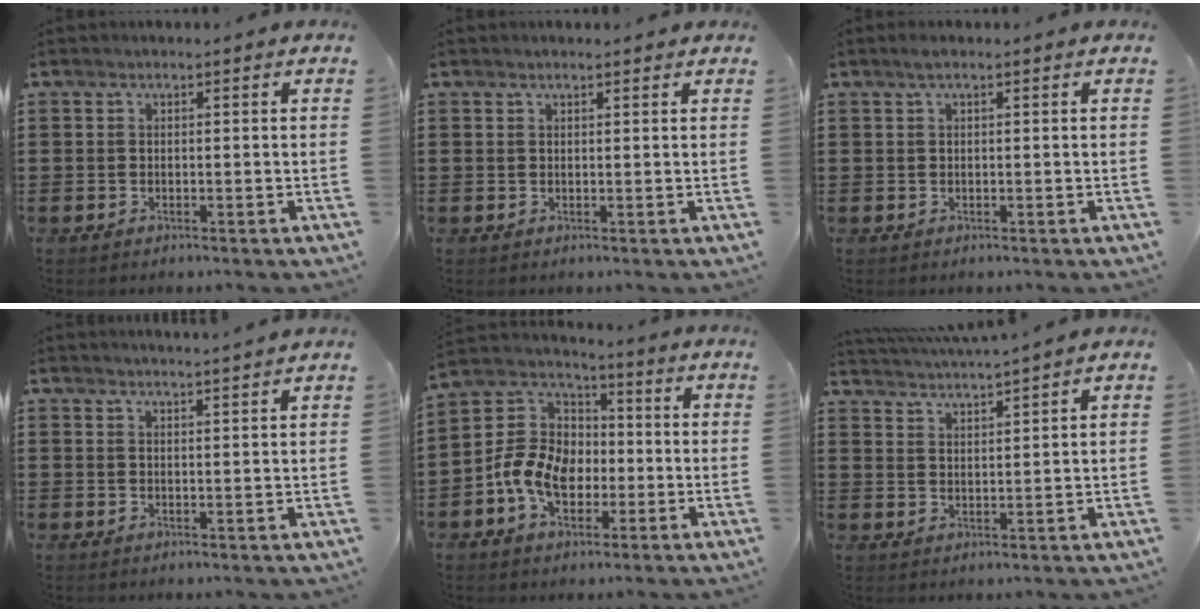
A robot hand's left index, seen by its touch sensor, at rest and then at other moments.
{"total": 0.9, "force": [0.8, 0.1, 0.4], "torque": [-0.009, 0.001, 0.015]}
{"total": 1.0, "force": [0.5, 0.1, 0.9], "torque": [-0.017, 0.002, 0.008]}
{"total": 2.3, "force": [2.2, -0.6, 0.1], "torque": [-0.007, -0.008, 0.044]}
{"total": 9.5, "force": [-3.1, 7.0, 5.7], "torque": [-0.156, 0.014, -0.070]}
{"total": 2.9, "force": [2.8, -0.7, 0.0], "torque": [-0.010, -0.016, 0.050]}